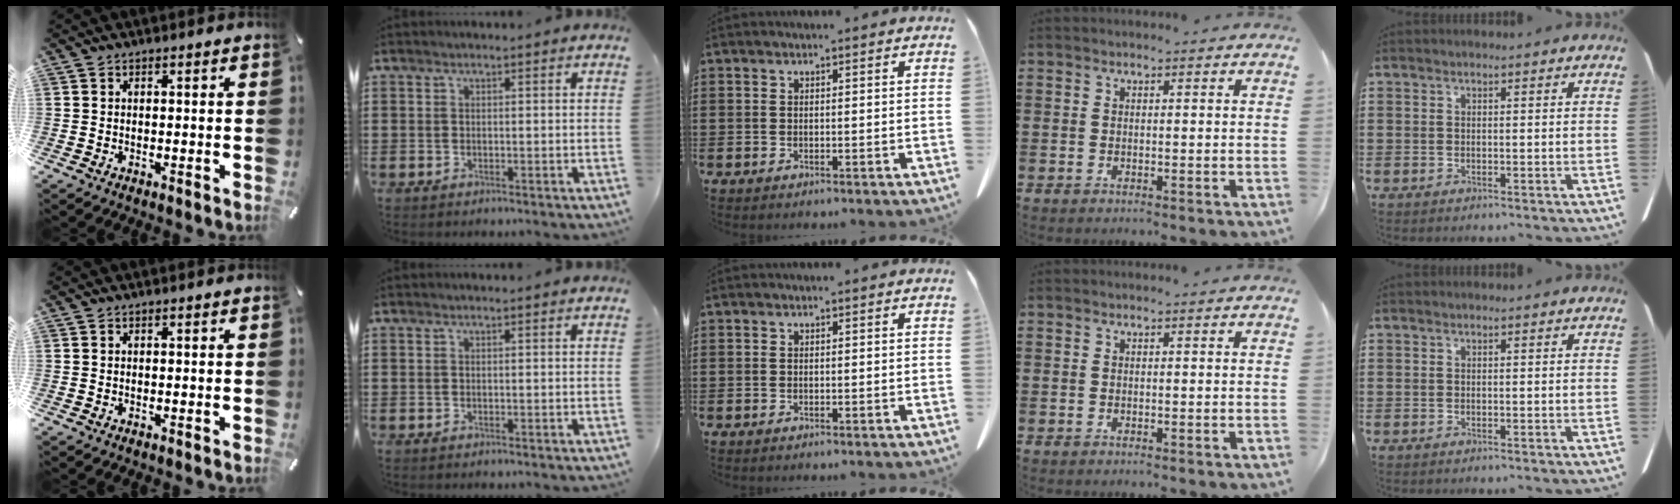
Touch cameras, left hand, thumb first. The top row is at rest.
{}